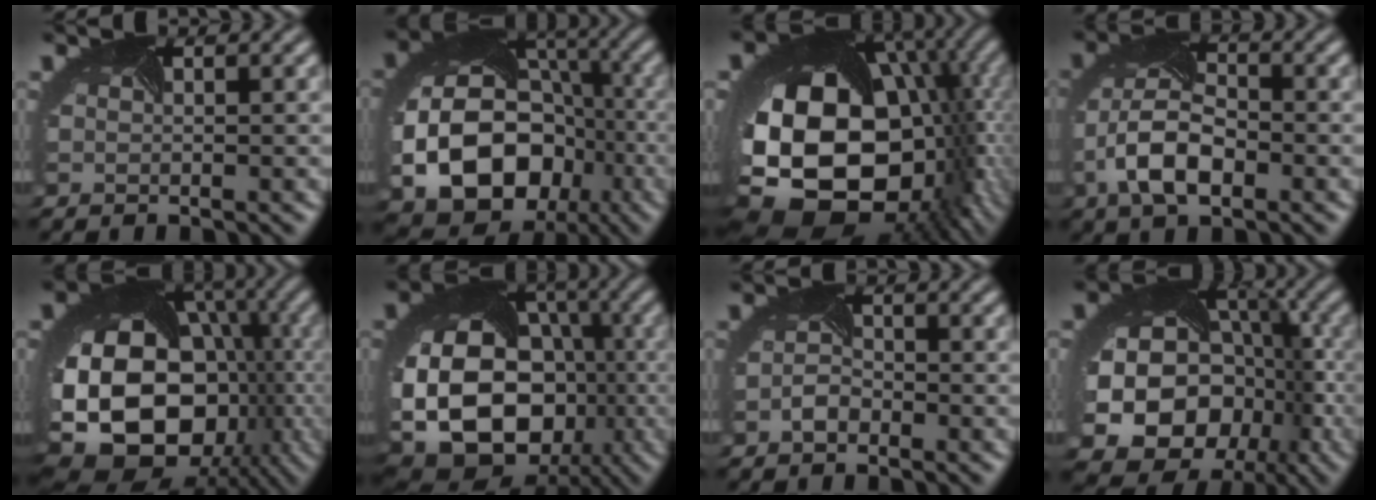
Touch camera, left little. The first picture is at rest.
{"total": 16.1, "force": [-4.5, 12.9, 8.4], "torque": [-0.154, -0.046, -0.070]}
{"total": 19.8, "force": [-2.7, 13.5, 14.3], "torque": [-0.253, -0.058, -0.014]}
{"total": 6.6, "force": [-2.7, 3.5, 5.0], "torque": [-0.116, -0.001, -0.057]}
{"total": 20.0, "force": [-3.9, 15.1, 12.4], "torque": [-0.233, -0.053, -0.034]}
{"total": 18.1, "force": [-3.6, 13.9, 11.1], "torque": [-0.218, -0.044, -0.048]}
{"total": 1.7, "force": [-1.3, 0.8, 0.7], "torque": [-0.020, 0.001, -0.025]}
{"total": 20.0, "force": [-4.5, 17.0, 9.5], "torque": [-0.176, -0.057, -0.061]}